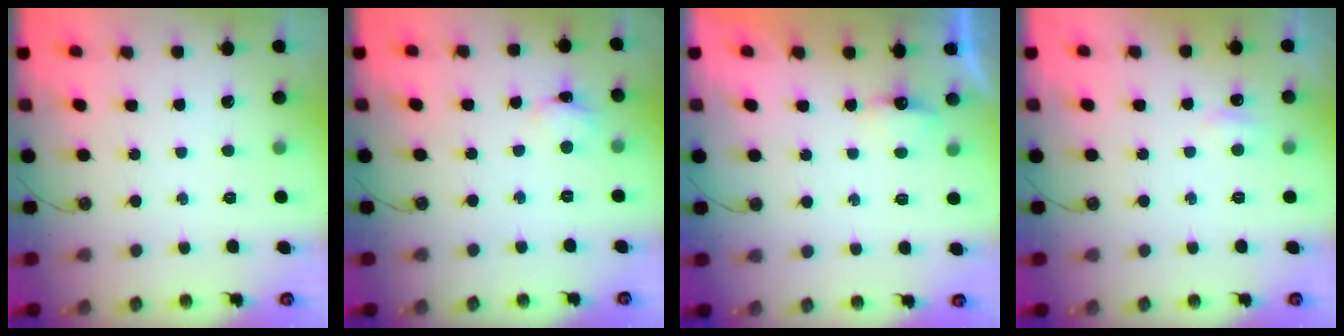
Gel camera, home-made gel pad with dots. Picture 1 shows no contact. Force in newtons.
{"total": 2.9, "press": 2.9, "slide": 0.2}
{"total": 3.9, "press": 3.8, "slide": 0.7}
{"total": 3.3, "press": 3.3, "slide": 0.5}